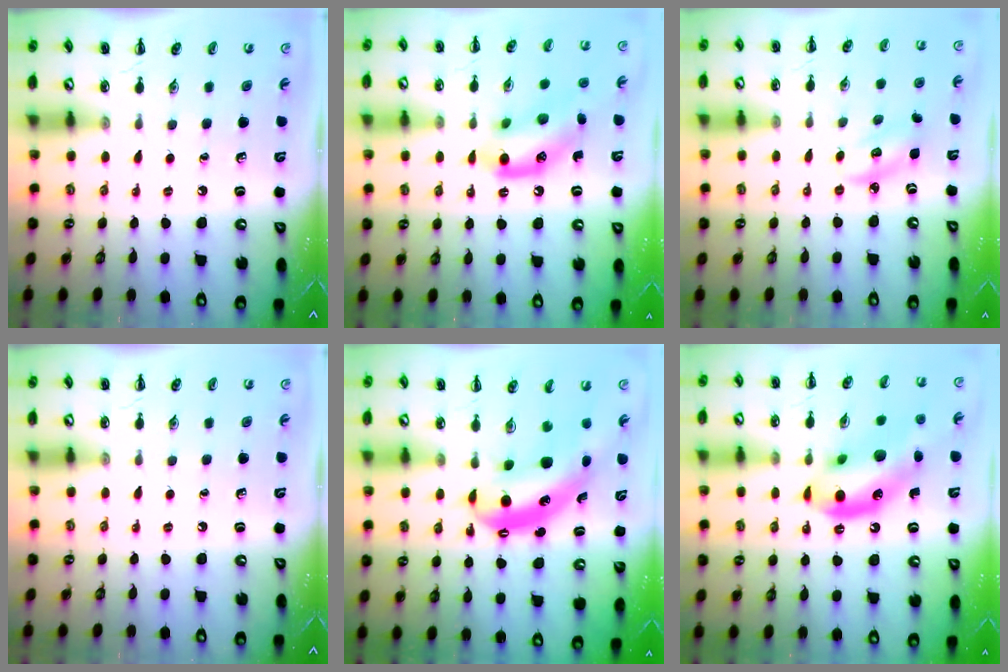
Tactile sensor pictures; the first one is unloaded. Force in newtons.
{"total": 13.6, "press": 13.3, "slide": 3.2}
{"total": 3.1, "press": 3.0, "slide": 0.7}
{"total": 0.0}
{"total": 7.2, "press": 7.0, "slide": 1.6}
{"total": 15.5, "press": 15.1, "slide": 3.4}